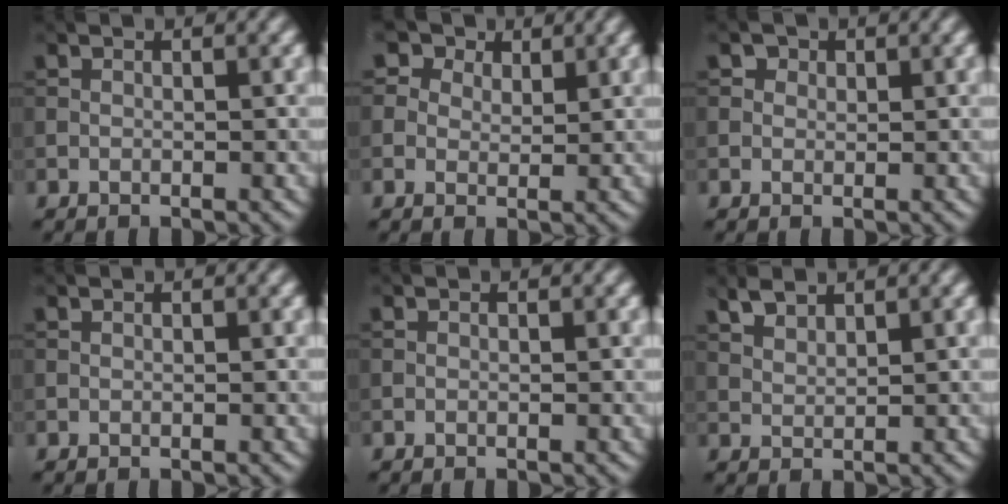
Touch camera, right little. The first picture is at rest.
{"total": 5.1, "force": [3.5, 3.3, 1.9], "torque": [-0.051, 0.002, 0.046]}
{"total": 1.4, "force": [0.8, 1.1, 0.5], "torque": [-0.004, -0.002, 0.004]}
{"total": 0.0}
{"total": 0.0}
{"total": 2.1, "force": [1.7, 0.7, 0.9], "torque": [-0.023, 0.003, 0.039]}